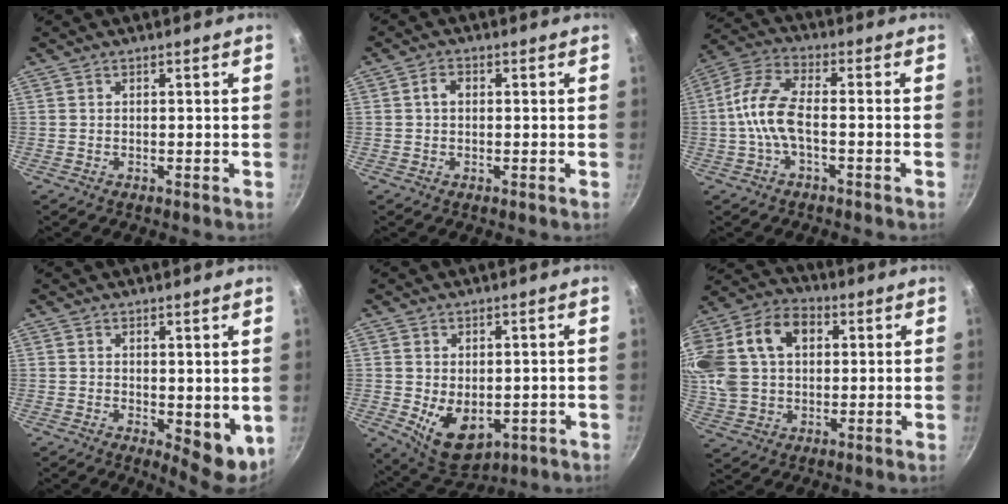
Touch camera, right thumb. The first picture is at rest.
{"total": 2.5, "force": [0.3, 1.8, 1.7], "torque": [-0.024, 0.006, 0.002]}
{"total": 11.9, "force": [-2.4, 5.4, 10.4], "torque": [-0.216, 0.037, -0.064]}
{"total": 6.4, "force": [0.7, 3.0, 5.6], "torque": [-0.061, -0.010, 0.018]}
{"total": 9.0, "force": [-1.2, 6.0, 6.6], "torque": [-0.091, -0.016, 0.004]}
{"total": 25.3, "force": [6.6, 18.1, 16.4], "torque": [-0.369, 0.043, 0.110]}